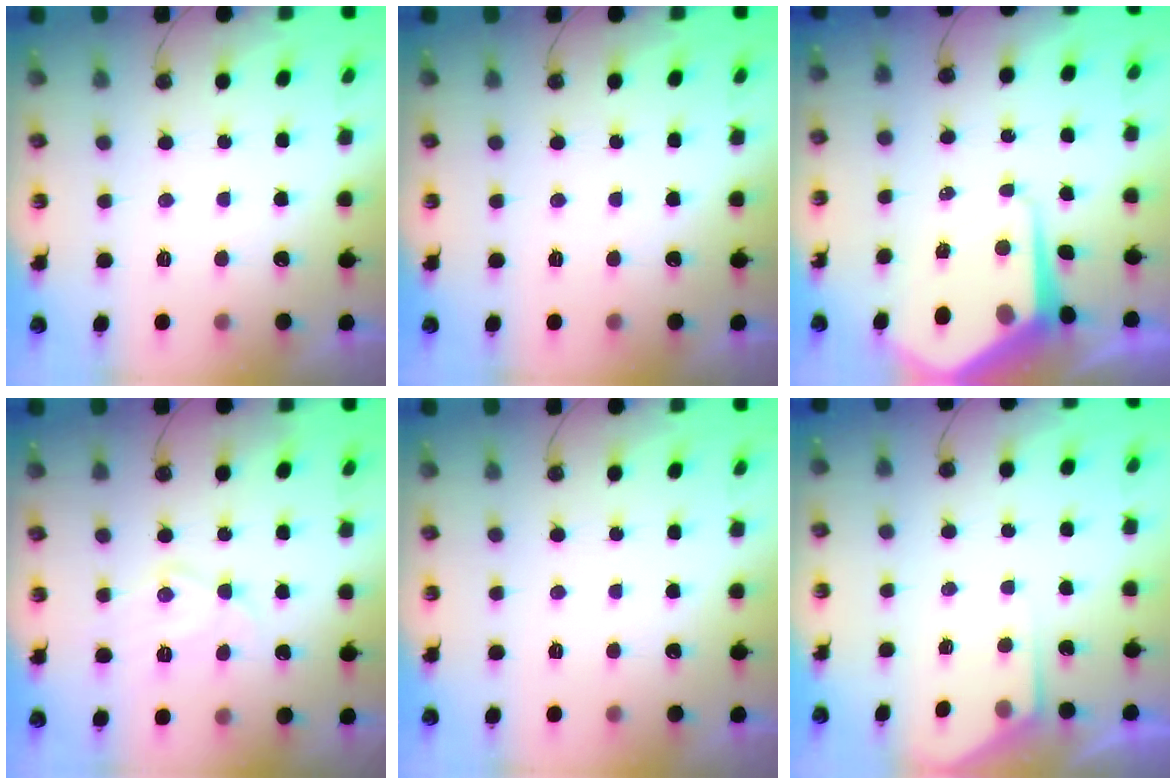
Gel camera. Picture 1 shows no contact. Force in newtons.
{"total": 0.0}
{"total": 8.3, "press": 8.3, "slide": 0.7}
{"total": 10.7, "press": 10.7, "slide": 0.7}
{"total": 0.0}
{"total": 4.1, "press": 4.0, "slide": 0.5}